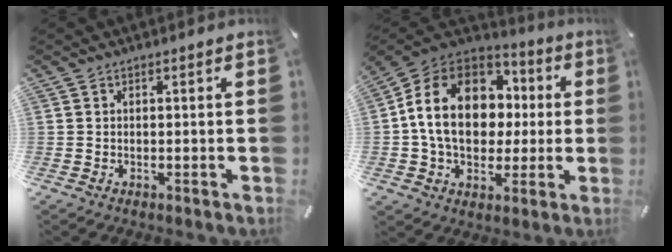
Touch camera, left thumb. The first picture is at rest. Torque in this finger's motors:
{"motor_torque": [1.13, 1.13, 1.68, 1.09, 0.34]}